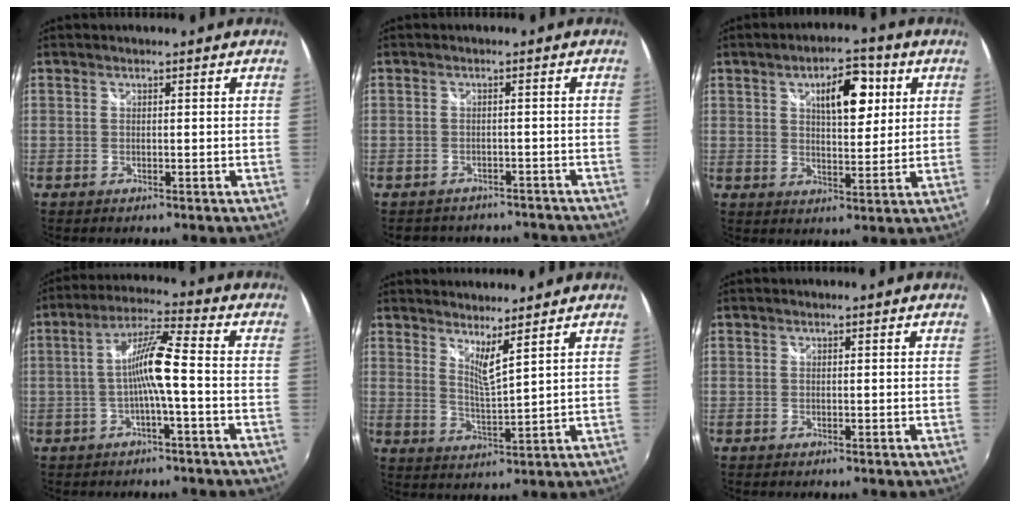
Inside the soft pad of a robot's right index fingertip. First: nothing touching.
{"total": 9.4, "force": [-8.0, 4.3, 2.3], "torque": [-0.053, 0.003, -0.099]}
{"total": 9.5, "force": [3.6, 4.2, 7.7], "torque": [-0.113, 0.020, 0.058]}
{"total": 8.0, "force": [-2.0, 0.1, 7.7], "torque": [-0.158, 0.014, -0.032]}
{"total": 5.0, "force": [4.1, -0.2, 2.8], "torque": [-0.044, -0.012, 0.065]}
{"total": 0.0}